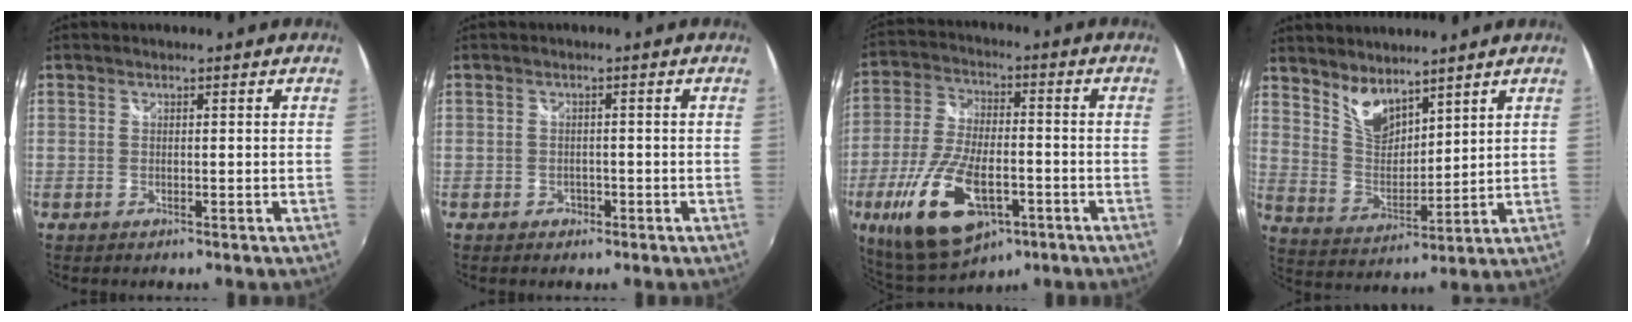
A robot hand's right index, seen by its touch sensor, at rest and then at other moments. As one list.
[{"total": 2.0, "force": [-1.1, 1.6, 0.4], "torque": [-0.010, 0.000, -0.016]}, {"total": 18.0, "force": [-7.6, 8.2, 14.1], "torque": [-0.303, -0.034, -0.131]}, {"total": 8.2, "force": [6.4, 3.6, 3.6], "torque": [-0.062, -0.002, 0.130]}]